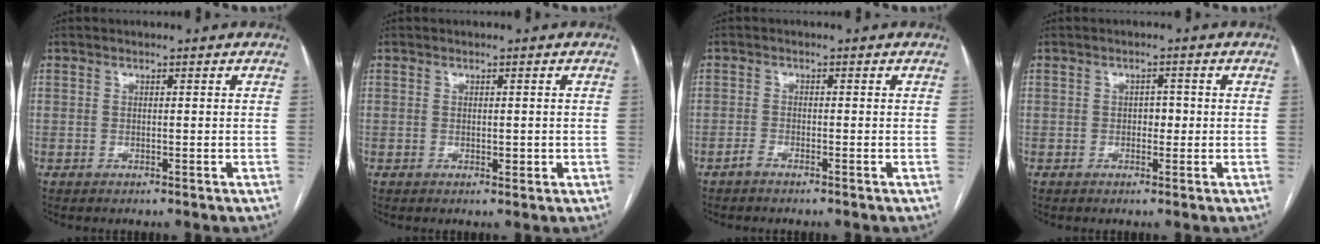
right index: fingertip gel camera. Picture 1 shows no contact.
{"total": 1.4, "force": [-0.1, 0.9, 1.1], "torque": [-0.014, 0.000, 0.002]}
{"total": 1.2, "force": [-1.0, 0.0, 0.6], "torque": [-0.013, 0.001, -0.021]}
{"total": 1.8, "force": [-0.2, 1.2, 1.3], "torque": [-0.014, 0.006, -0.003]}